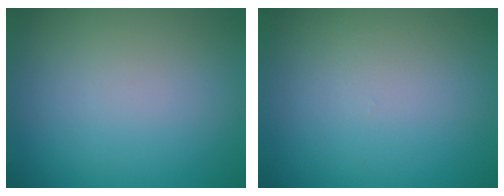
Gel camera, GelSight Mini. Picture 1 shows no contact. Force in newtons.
{"total": 0.0}